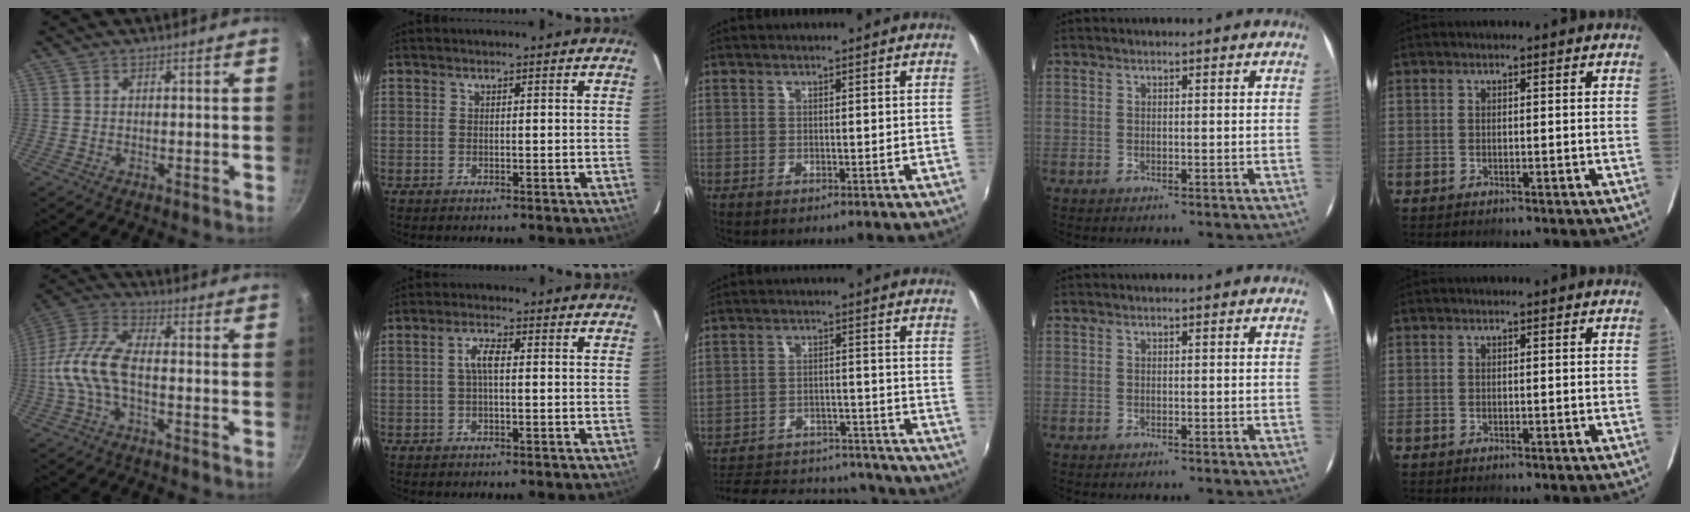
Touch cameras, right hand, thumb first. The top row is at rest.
{"thumb": {"total": 10.8, "force": [-2.4, 4.8, 9.4], "torque": [-0.204, 0.030, -0.065]}, "index": {"total": 3.1, "force": [0.1, 0.9, 3.0], "torque": [-0.060, 0.008, 0.002]}, "middle": {"total": 23.5, "force": [-20.3, 8.3, 8.5], "torque": [-0.176, 0.019, -0.254]}}